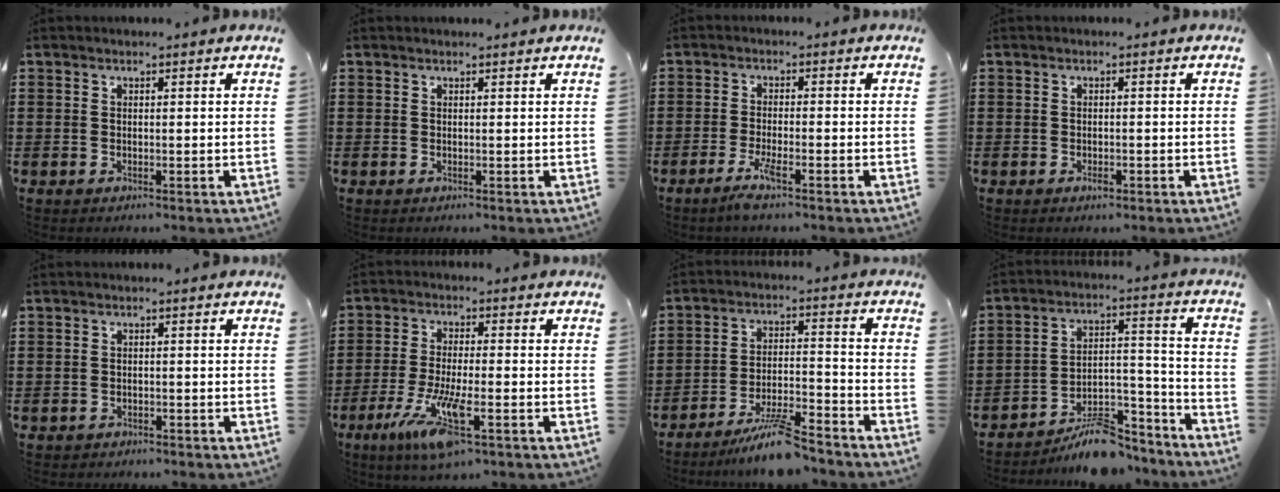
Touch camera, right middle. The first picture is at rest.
{"total": 0.0}
{"total": 3.0, "force": [-1.9, 0.2, 2.3], "torque": [-0.054, -0.006, -0.038]}
{"total": 0.7, "force": [-0.4, 0.3, 0.5], "torque": [-0.012, -0.005, -0.007]}
{"total": 0.9, "force": [-0.8, 0.2, 0.0], "torque": [-0.004, -0.001, -0.018]}
{"total": 9.6, "force": [-4.5, 2.1, 8.2], "torque": [-0.173, -0.015, -0.083]}
{"total": 8.2, "force": [-7.1, 0.7, 4.1], "torque": [-0.076, 0.001, -0.134]}
{"total": 9.6, "force": [-8.2, 3.2, 3.7], "torque": [-0.039, 0.042, -0.147]}